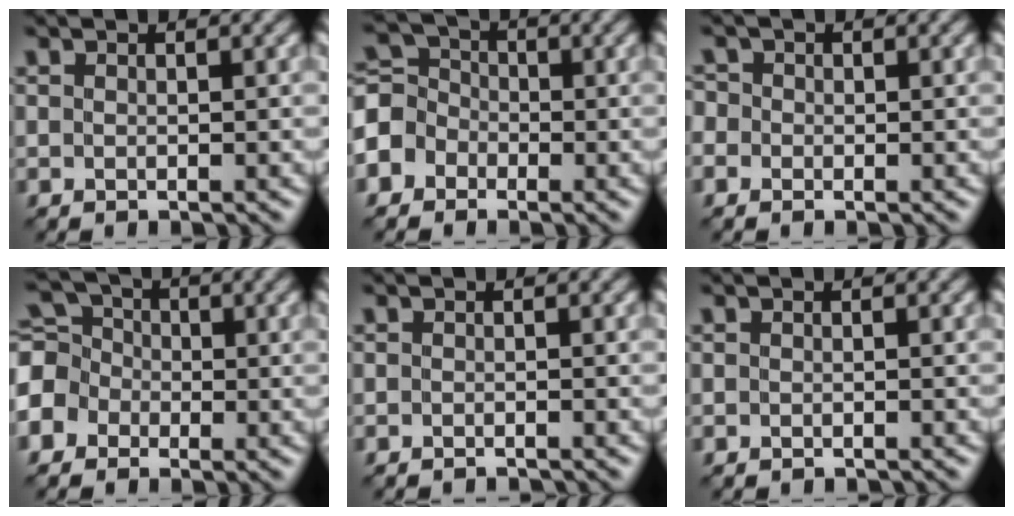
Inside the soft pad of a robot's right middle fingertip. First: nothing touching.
{"total": 4.6, "force": [-1.8, 3.8, 1.6], "torque": [-0.029, 0.012, -0.044]}
{"total": 1.6, "force": [0.1, 1.6, 0.5], "torque": [-0.004, 0.014, -0.010]}
{"total": 5.8, "force": [-1.5, 5.1, 2.4], "torque": [-0.057, 0.020, -0.050]}
{"total": 1.4, "force": [-1.4, -0.2, 0.0], "torque": [0.002, -0.006, -0.021]}
{"total": 0.7, "force": [-0.7, 0.0, -0.2], "torque": [0.003, -0.007, -0.011]}